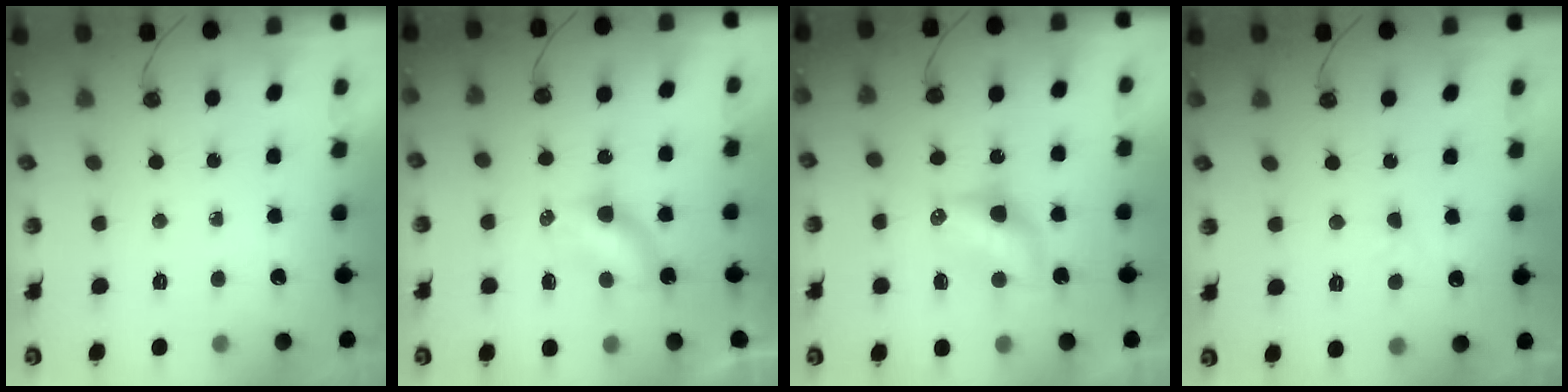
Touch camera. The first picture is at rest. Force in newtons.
{"total": 5.3, "press": 5.2, "slide": 0.6}
{"total": 7.3, "press": 7.3, "slide": 0.3}
{"total": 3.9, "press": 3.9, "slide": 0.6}